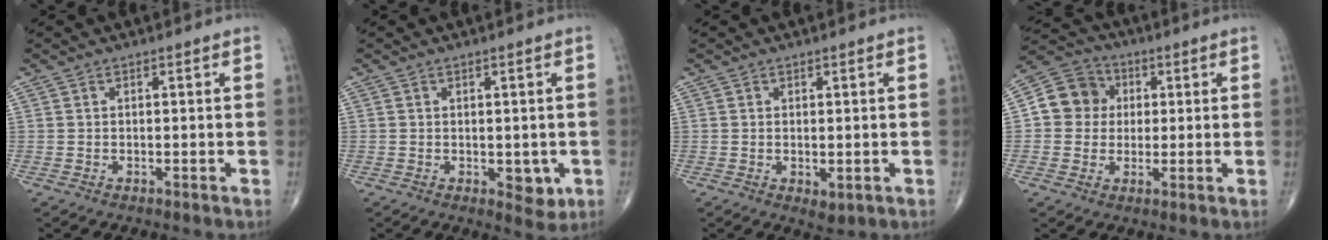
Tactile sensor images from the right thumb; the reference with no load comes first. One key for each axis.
{"total": 4.0, "fx": -0.8, "fy": 2.4, "fz": 3.2, "tx": -0.019, "ty": -0.006, "tz": -0.004}
{"total": 2.3, "fx": -0.4, "fy": 1.2, "fz": 1.9, "tx": -0.026, "ty": -0.007, "tz": 0.000}
{"total": 9.1, "fx": 1.0, "fy": 8.4, "fz": 3.4, "tx": -0.033, "ty": 0.013, "tz": 0.005}